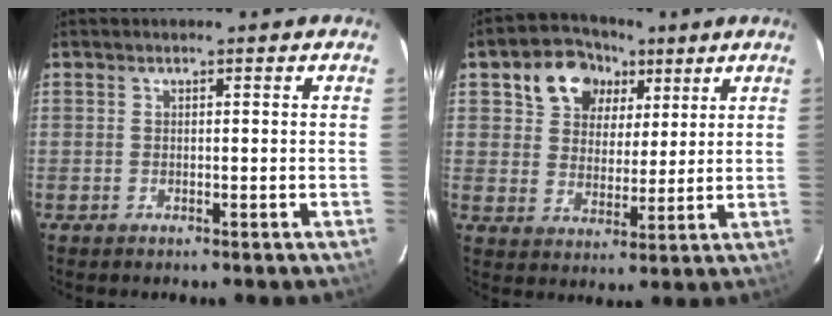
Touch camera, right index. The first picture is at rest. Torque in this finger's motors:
{"motor_torque": [0.77, 0.72, 0.32, 0.04]}